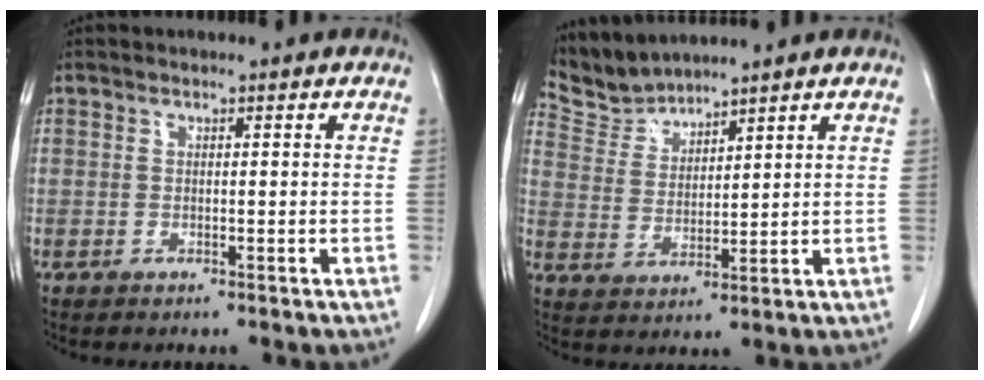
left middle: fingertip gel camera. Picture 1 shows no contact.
{"total": 5.4, "force": [5.4, 0.2, -0.7], "torque": [0.004, 0.004, 0.123]}